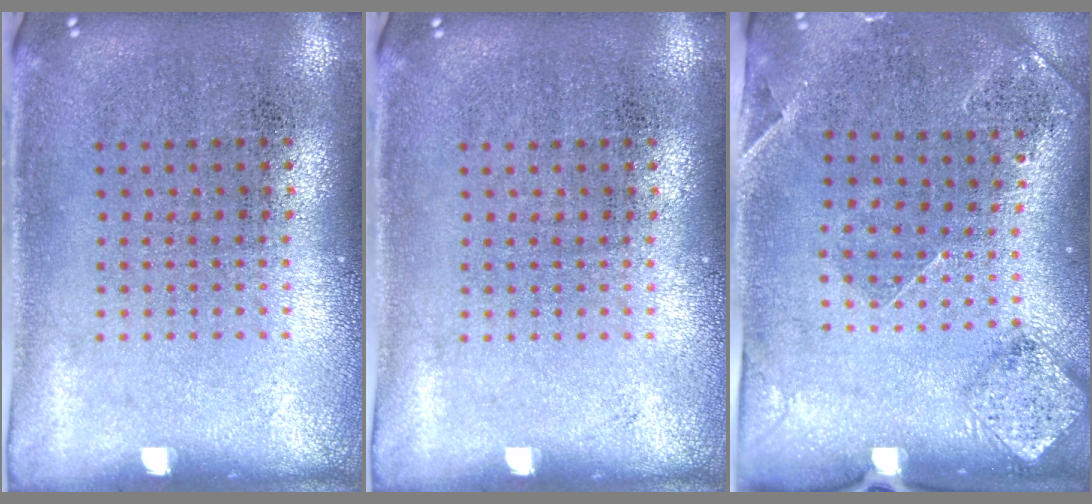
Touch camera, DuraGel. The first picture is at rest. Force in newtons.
{"total": 0.0}
{"total": 1.5, "press": 1.4, "slide": 0.6}